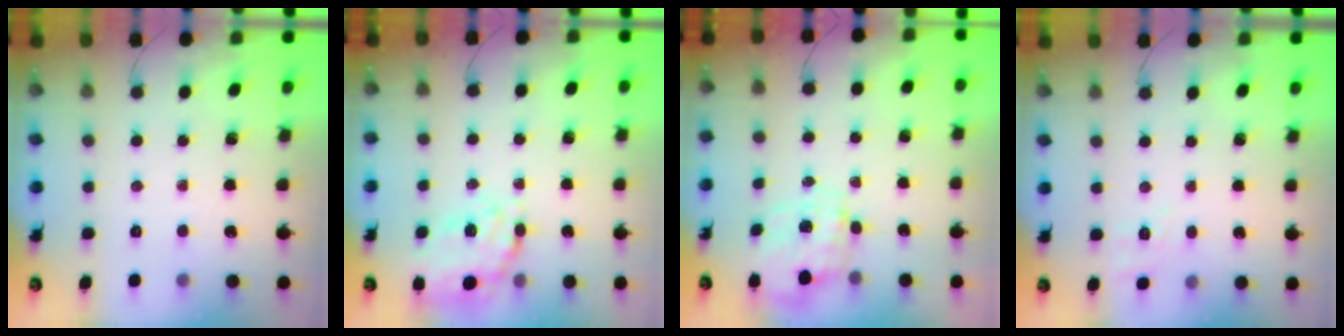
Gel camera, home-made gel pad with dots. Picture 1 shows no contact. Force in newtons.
{"total": 20.5, "press": 20.2, "slide": 3.8}
{"total": 2.5, "press": 2.3, "slide": 1.0}
{"total": 5.9, "press": 5.4, "slide": 2.3}